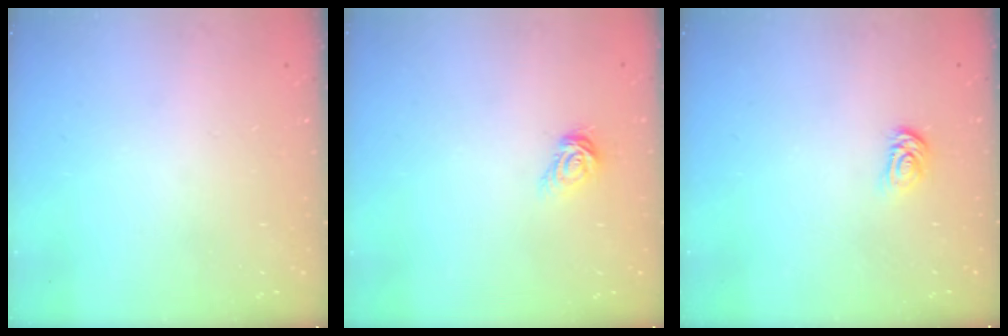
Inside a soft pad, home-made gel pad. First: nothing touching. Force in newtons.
{"total": 6.7, "press": 6.7, "slide": 0.5}
{"total": 3.3, "press": 3.2, "slide": 0.5}